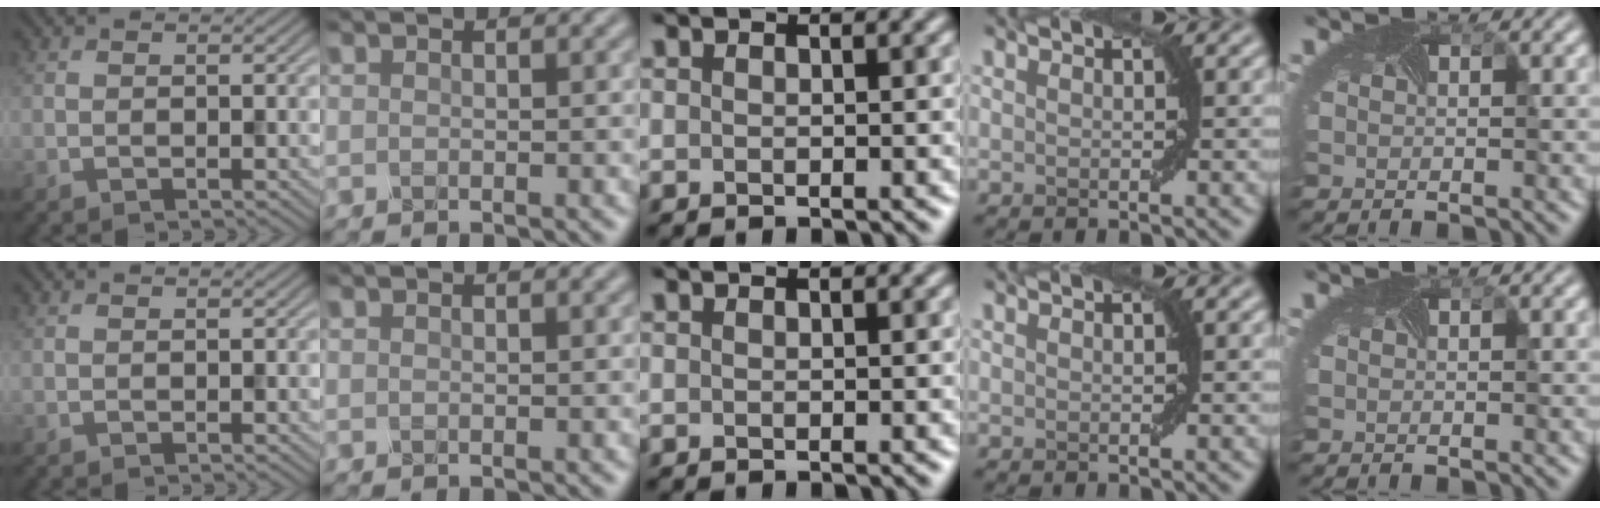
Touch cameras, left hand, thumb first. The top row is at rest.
{}